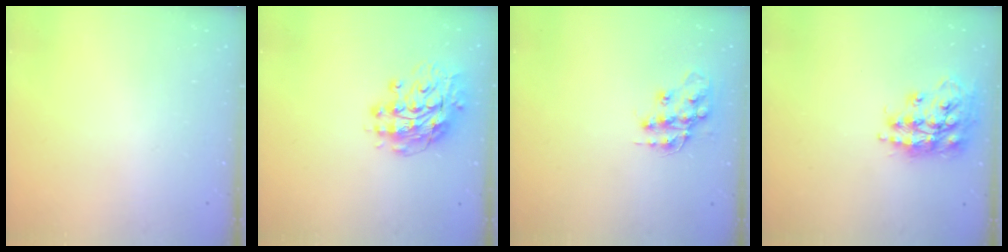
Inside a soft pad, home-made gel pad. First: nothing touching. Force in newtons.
{"total": 13.7, "press": 13.6, "slide": 1.5}
{"total": 14.0, "press": 14.0, "slide": 0.7}
{"total": 17.1, "press": 17.0, "slide": 1.5}